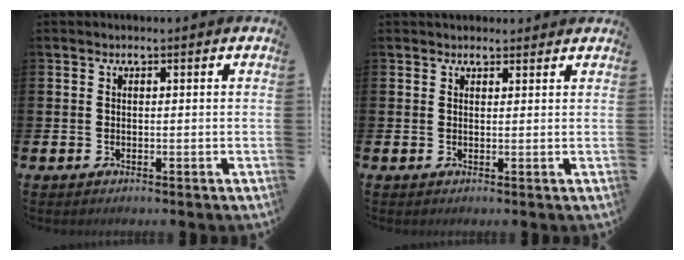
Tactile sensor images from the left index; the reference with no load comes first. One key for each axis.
{"total": 1.6, "fx": 1.4, "fy": 0.7, "fz": 0.0, "tx": 0.018, "ty": -0.003, "tz": 0.023}